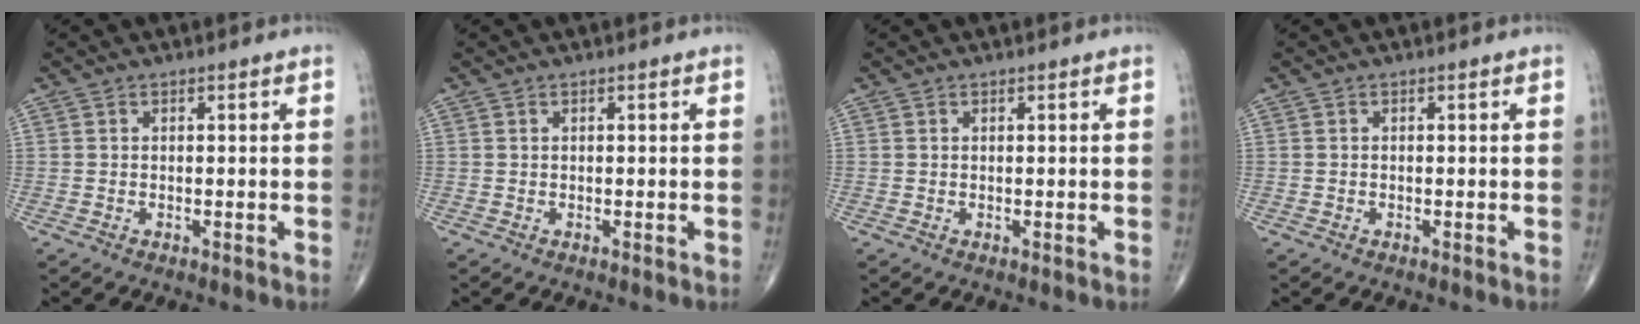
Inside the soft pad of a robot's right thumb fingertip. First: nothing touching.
{"total": 0.0}
{"total": 0.0}
{"total": 0.0}